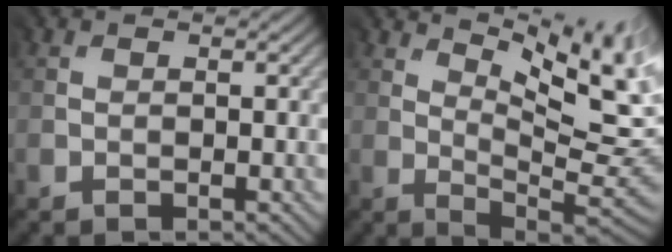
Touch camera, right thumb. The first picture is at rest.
{"total": 13.8, "force": [6.2, 4.2, 11.6], "torque": [-0.175, 0.025, 0.101]}